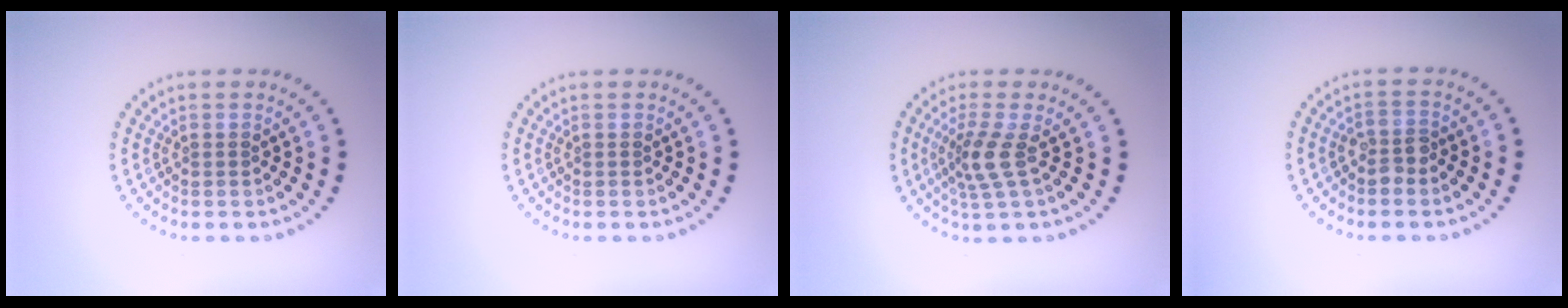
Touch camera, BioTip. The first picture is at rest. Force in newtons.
{"total": 0.0}
{"total": 2.9, "press": 2.1, "slide": 2.0}
{"total": 1.8, "press": 1.6, "slide": 0.6}